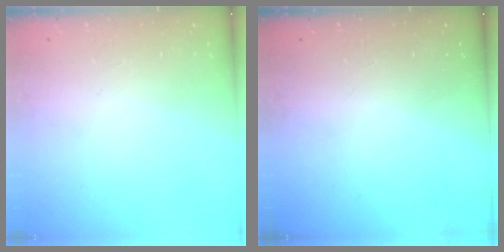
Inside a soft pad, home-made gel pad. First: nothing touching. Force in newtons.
{"total": 0.0}